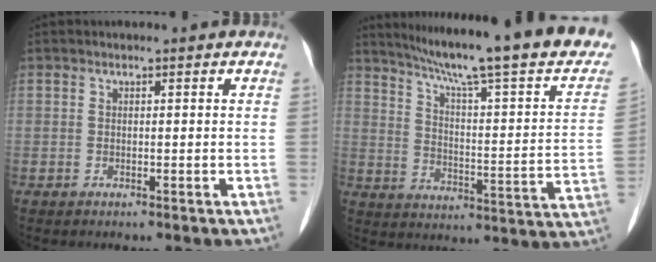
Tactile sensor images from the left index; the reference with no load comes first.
{"total": 25.5, "force": [20.5, 2.0, 15.0], "torque": [-0.220, -0.029, 0.266]}